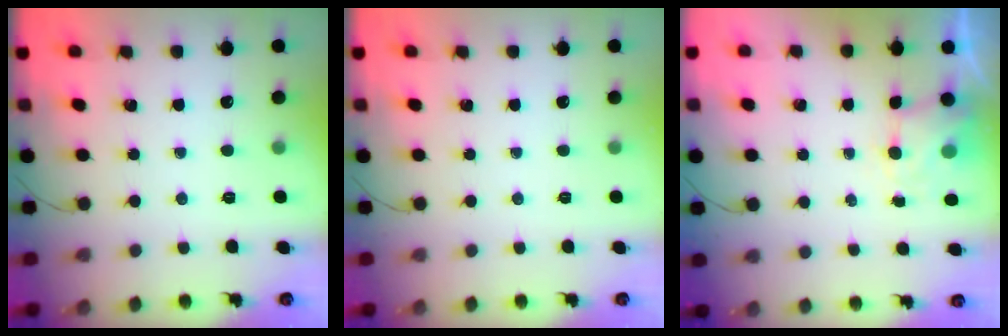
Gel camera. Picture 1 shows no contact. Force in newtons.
{"total": 0.0}
{"total": 4.3, "press": 4.2, "slide": 1.0}